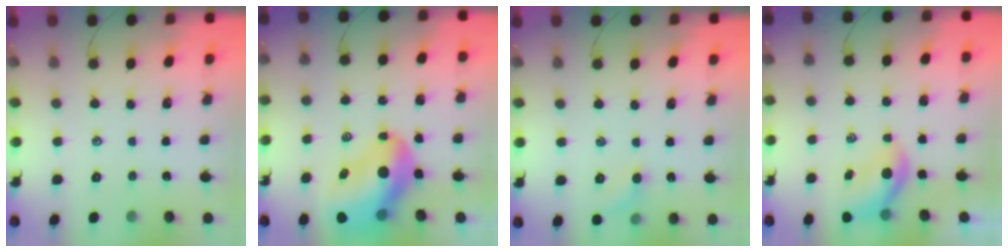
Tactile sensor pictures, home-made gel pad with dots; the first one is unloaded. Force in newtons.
{"total": 15.9, "press": 15.1, "slide": 4.7}
{"total": 5.7, "press": 5.4, "slide": 1.7}
{"total": 5.6, "press": 5.6, "slide": 0.4}